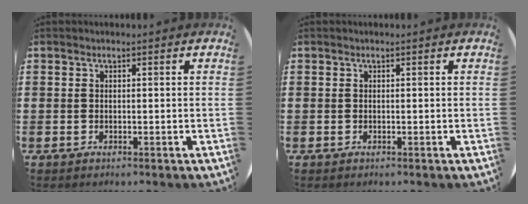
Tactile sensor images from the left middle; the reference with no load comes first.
{"total": 0.0}